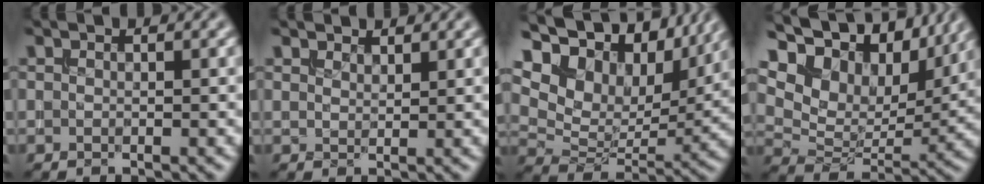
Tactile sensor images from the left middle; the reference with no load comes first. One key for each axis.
{"total": 1.6, "fx": 1.5, "fy": 0.4, "fz": 0.3, "tx": -0.006, "ty": 0.005, "tz": 0.029}
{"total": 16.6, "fx": 9.1, "fy": 10.5, "fz": 9.1, "tx": -0.206, "ty": 0.047, "tz": 0.169}
{"total": 15.5, "fx": 9.1, "fy": 9.3, "fz": 8.4, "tx": -0.191, "ty": 0.046, "tz": 0.158}